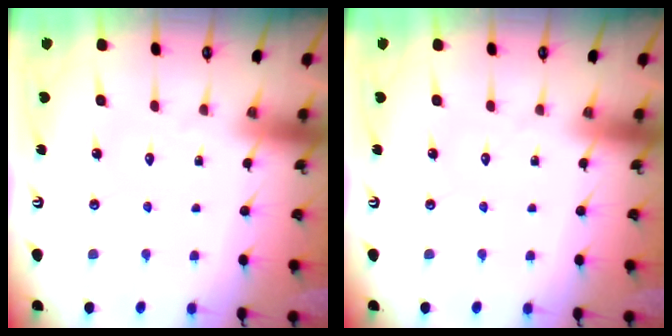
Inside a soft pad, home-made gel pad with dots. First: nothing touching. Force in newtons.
{"total": 0.0}